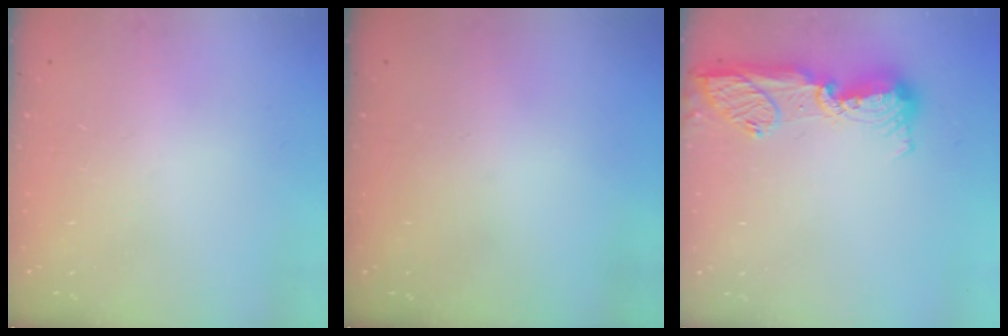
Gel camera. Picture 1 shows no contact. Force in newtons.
{"total": 0.0}
{"total": 14.9, "press": 13.8, "slide": 5.6}